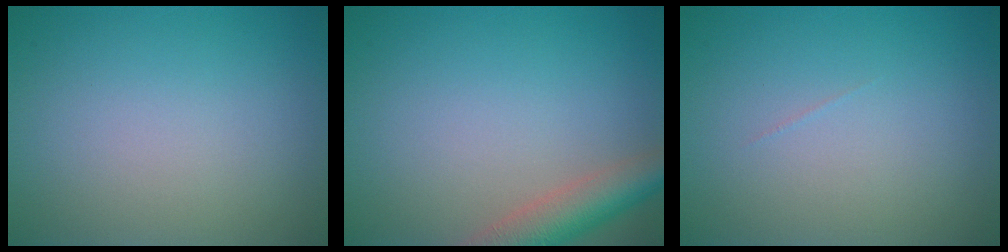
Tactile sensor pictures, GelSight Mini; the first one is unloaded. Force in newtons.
{"total": 4.6, "press": 4.6, "slide": 0.5}
{"total": 0.0}